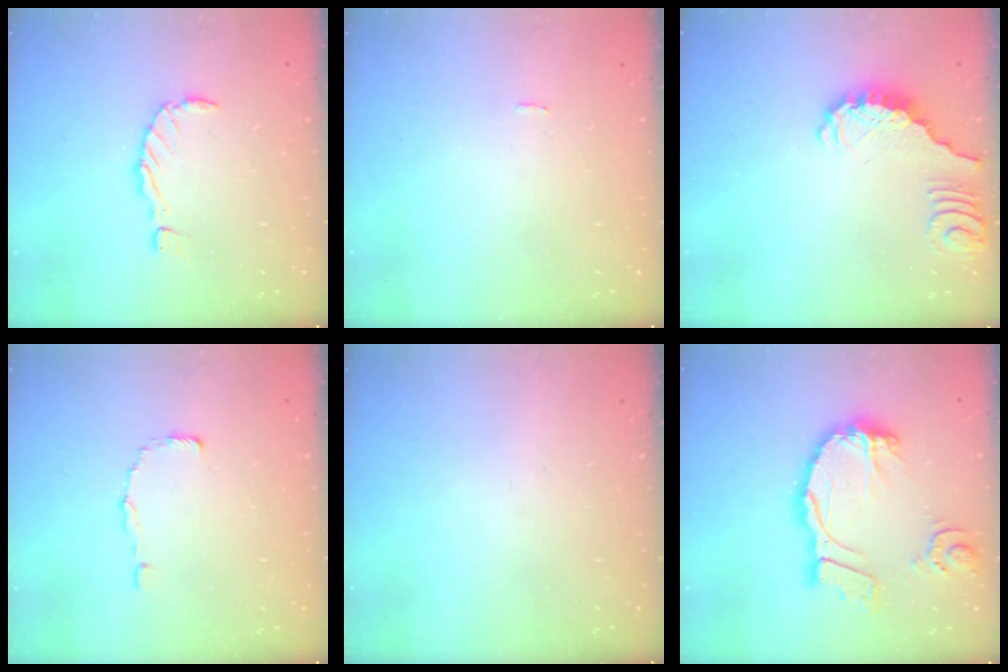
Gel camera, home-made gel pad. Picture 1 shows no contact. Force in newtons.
{"total": 0.0}
{"total": 1.2, "press": 1.2, "slide": 0.2}
{"total": 1.0, "press": 1.0, "slide": 0.1}
{"total": 0.0}
{"total": 18.2, "press": 18.1, "slide": 2.0}